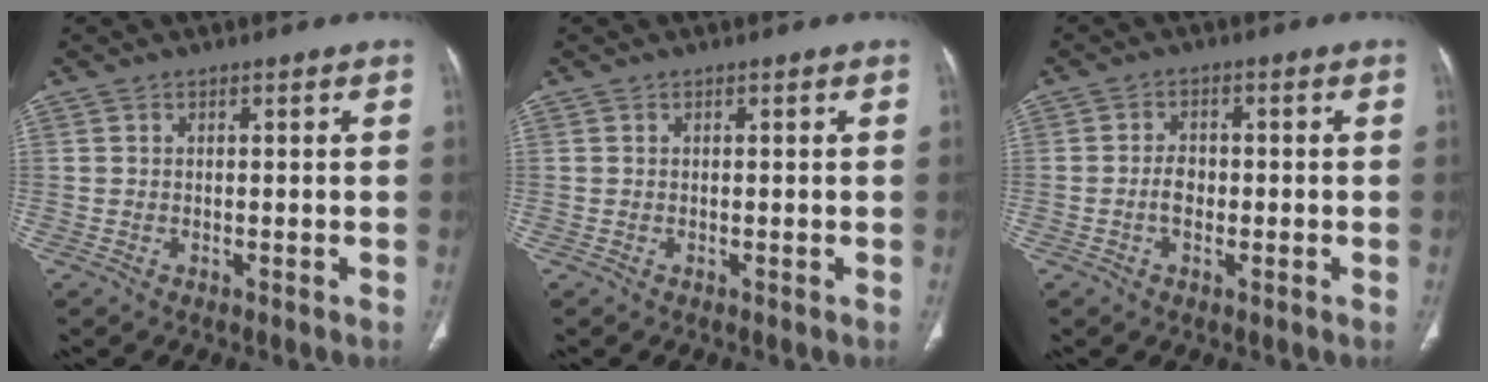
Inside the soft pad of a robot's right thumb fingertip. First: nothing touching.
{"total": 0.0}
{"total": 3.2, "force": [-0.8, 2.0, 2.3], "torque": [-0.038, 0.008, -0.018]}